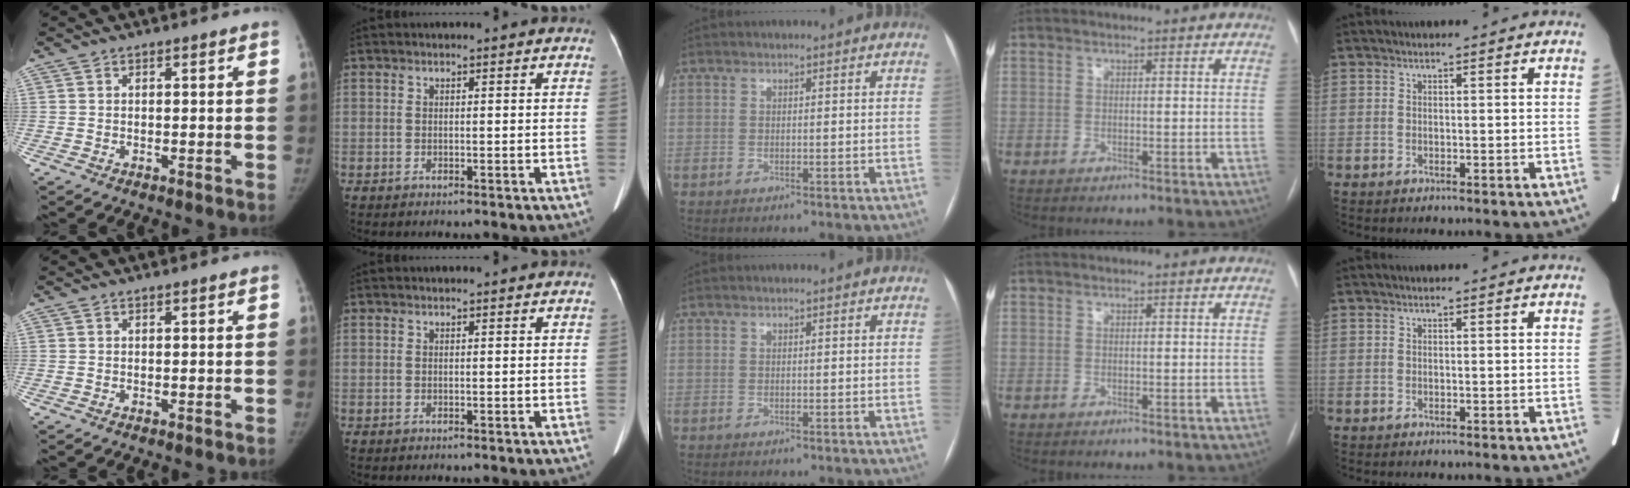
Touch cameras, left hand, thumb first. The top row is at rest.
{}